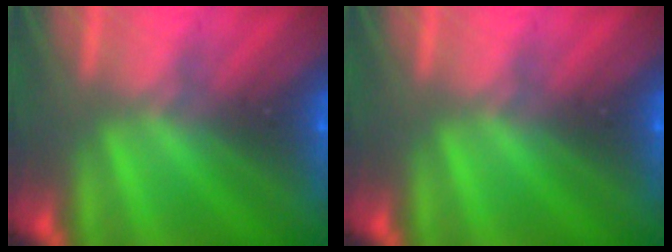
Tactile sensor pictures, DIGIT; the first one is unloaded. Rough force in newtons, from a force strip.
{"total": 0.0}